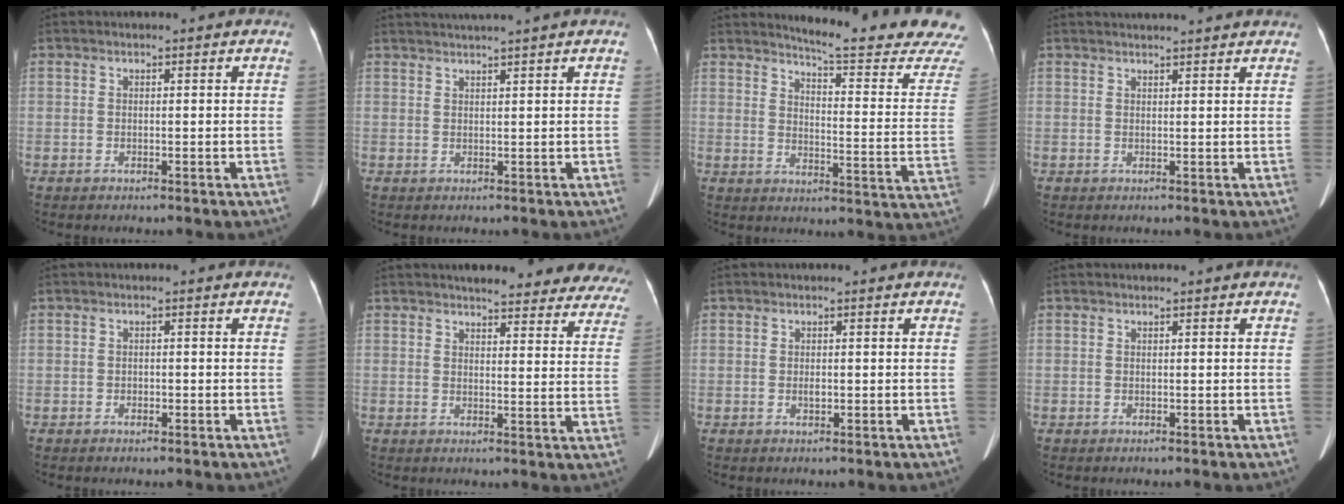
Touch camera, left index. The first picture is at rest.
{"total": 4.5, "force": [3.8, -1.4, 1.8], "torque": [-0.024, 0.019, 0.062]}
{"total": 18.4, "force": [17.6, -1.5, 5.1], "torque": [-0.075, -0.138, 0.200]}
{"total": 7.8, "force": [7.4, 0.2, 2.4], "torque": [-0.031, 0.029, 0.082]}
{"total": 0.8, "force": [-0.6, 0.4, 0.3], "torque": [-0.003, 0.000, -0.009]}
{"total": 20.9, "force": [19.1, 4.6, 7.1], "torque": [-0.068, -0.049, 0.201]}
{"total": 0.8, "force": [-0.3, 0.4, 0.6], "torque": [-0.010, -0.002, -0.005]}
{"total": 0.0}